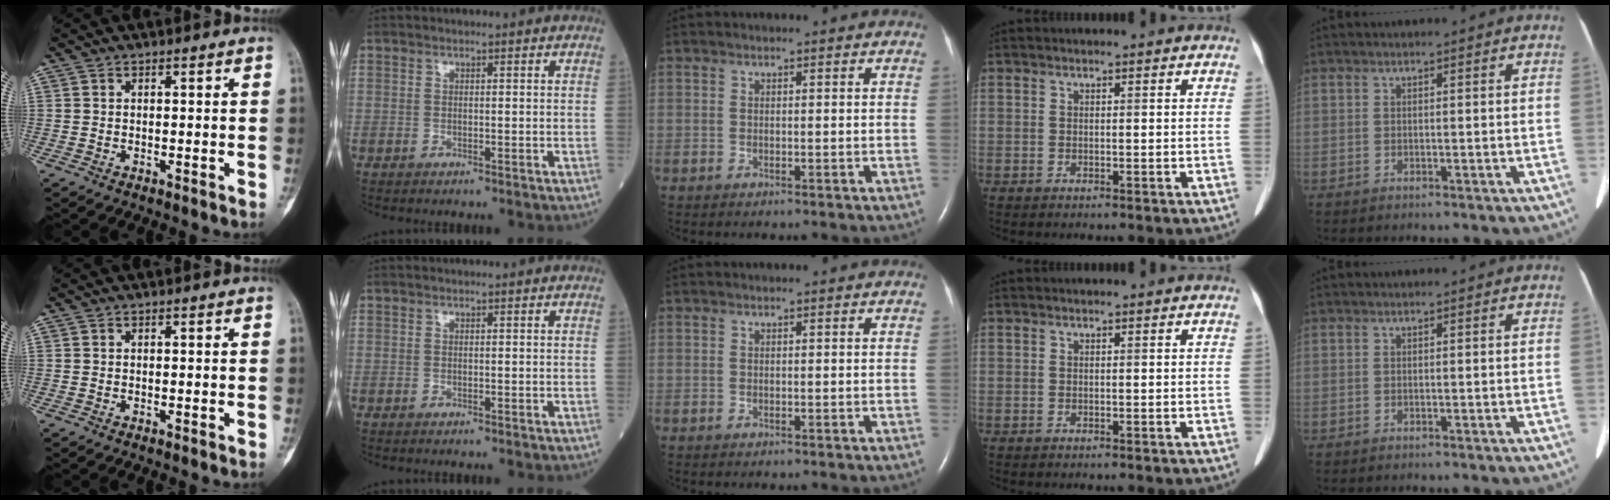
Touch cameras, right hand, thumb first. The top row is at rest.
{}